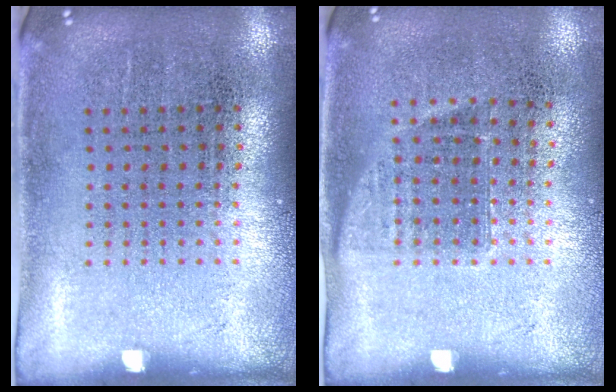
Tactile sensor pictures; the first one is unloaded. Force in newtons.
{"total": 0.9, "press": 0.7, "slide": 0.5}